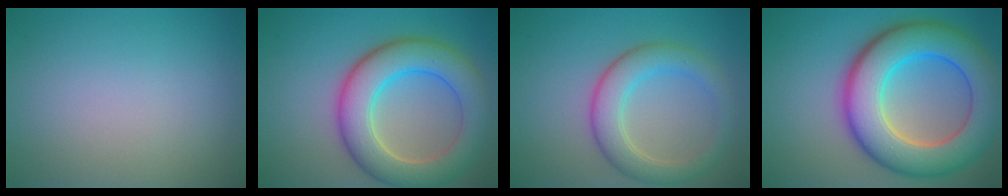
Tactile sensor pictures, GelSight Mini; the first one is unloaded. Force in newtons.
{"total": 8.3, "press": 8.3, "slide": 0.4}
{"total": 4.8, "press": 4.7, "slide": 0.3}
{"total": 11.3, "press": 11.3, "slide": 0.3}